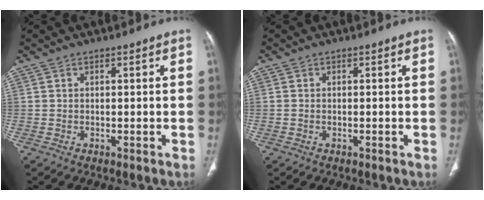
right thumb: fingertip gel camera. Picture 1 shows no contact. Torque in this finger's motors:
{"motor_torque": [-0.36, -0.02, -0.25, 0.17, -0.03]}